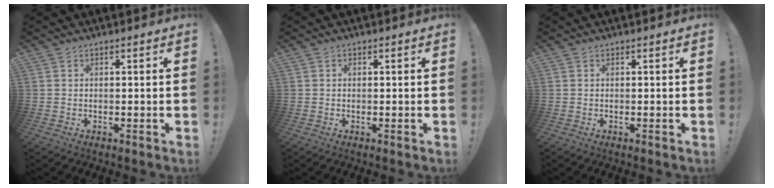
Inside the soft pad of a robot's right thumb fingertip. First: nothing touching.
{"total": 0.0}
{"total": 0.0}